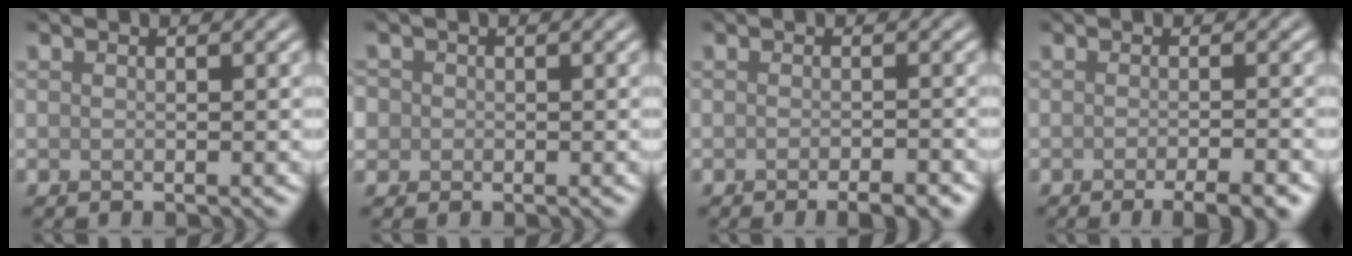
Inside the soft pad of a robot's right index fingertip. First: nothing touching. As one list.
[{"total": 2.2, "force": [0.3, 2.1, 0.6], "torque": [-0.003, 0.013, -0.007]}, {"total": 2.6, "force": [-1.7, 0.5, 1.9], "torque": [-0.022, 0.000, -0.023]}, {"total": 3.9, "force": [-2.3, 0.8, 3.0], "torque": [-0.034, 0.000, -0.032]}]